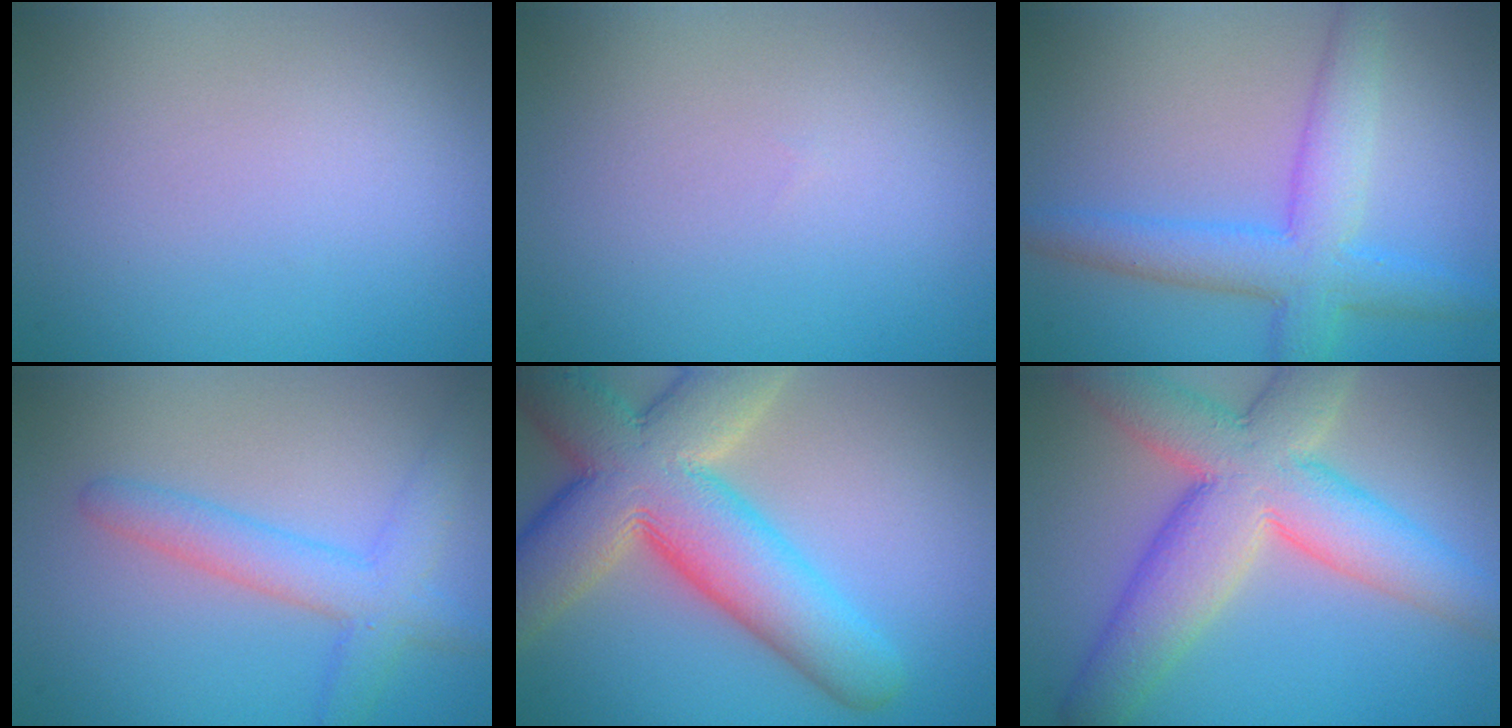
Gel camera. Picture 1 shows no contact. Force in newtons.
{"total": 0.0}
{"total": 5.6, "press": 5.6, "slide": 0.3}
{"total": 3.9, "press": 3.8, "slide": 0.1}
{"total": 12.4, "press": 12.3, "slide": 1.2}
{"total": 9.8, "press": 9.8, "slide": 0.7}